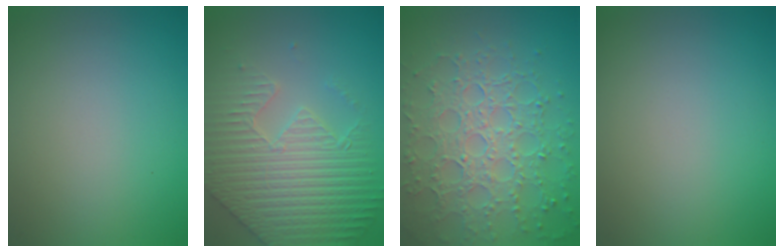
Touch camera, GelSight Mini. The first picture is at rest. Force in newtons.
{"total": 6.7, "press": 5.7, "slide": 3.6}
{"total": 7.9, "press": 6.0, "slide": 5.2}
{"total": 0.0}